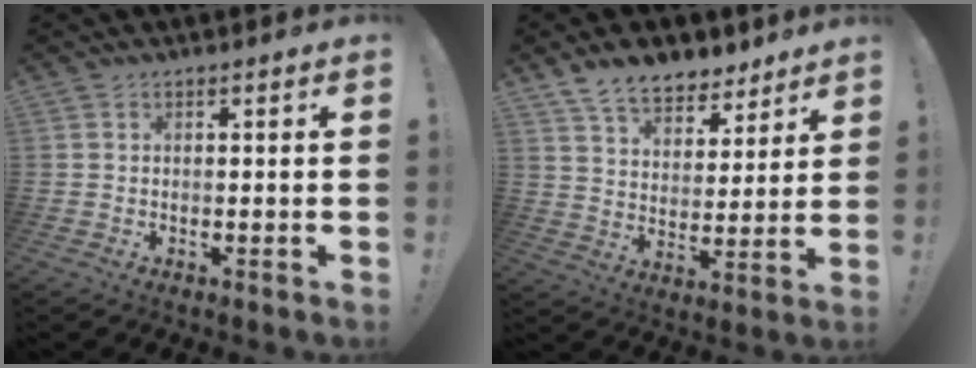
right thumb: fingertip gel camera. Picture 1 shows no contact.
{"total": 11.0, "force": [8.8, 5.6, 3.4], "torque": [-0.058, -0.062, 0.168]}